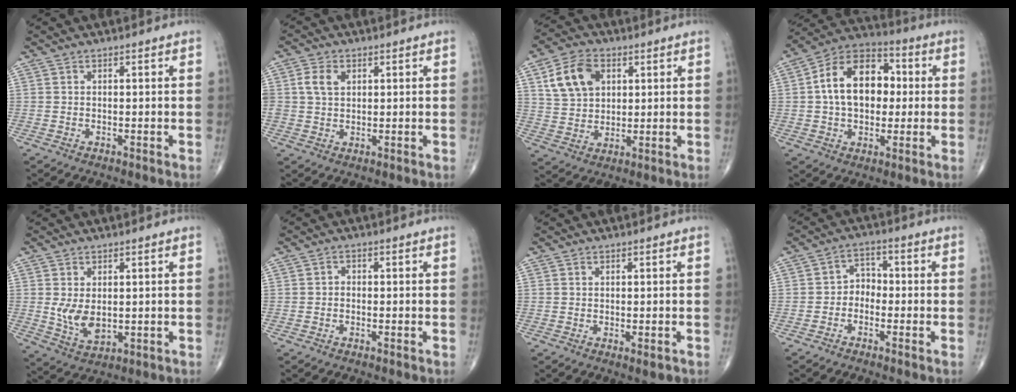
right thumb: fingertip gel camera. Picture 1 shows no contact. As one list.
[{"total": 4.3, "force": [1.2, 3.1, 2.8], "torque": [-0.050, 0.001, 0.023]}, {"total": 10.5, "force": [3.8, 7.5, 6.4], "torque": [-0.099, -0.002, 0.072]}, {"total": 16.0, "force": [1.5, 10.8, 11.7], "torque": [-0.162, 0.027, 0.015]}, {"total": 6.1, "force": [0.4, 3.7, 4.9], "torque": [-0.083, -0.016, 0.022]}, {"total": 1.0, "force": [-0.5, 0.8, 0.4], "torque": [0.002, 0.004, -0.014]}, {"total": 1.4, "force": [-0.4, 0.5, 1.2], "torque": [-0.018, -0.005, -0.002]}, {"total": 3.9, "force": [-1.4, 3.0, 1.9], "torque": [-0.007, 0.023, -0.040]}]